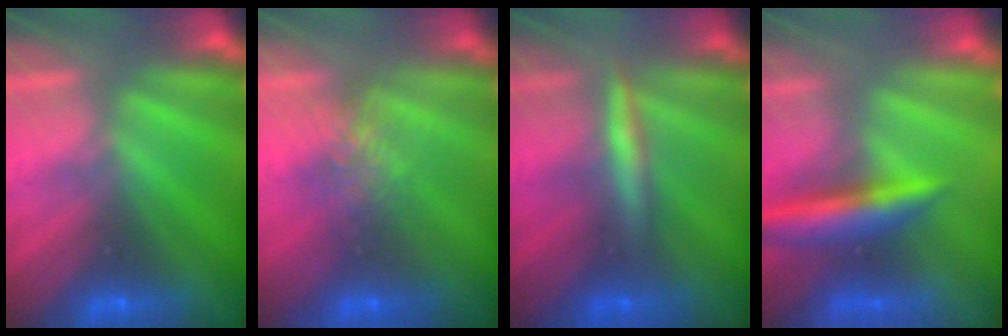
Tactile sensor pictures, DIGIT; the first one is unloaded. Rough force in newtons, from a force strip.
{"total": 4.0}
{"total": 2.6}
{"total": 6.3}